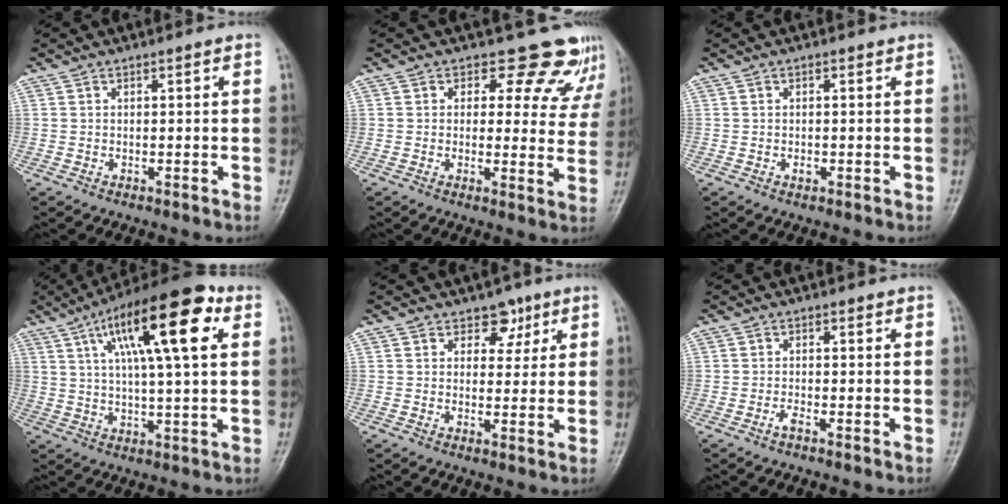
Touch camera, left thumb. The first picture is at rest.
{"total": 11.0, "force": [9.4, 5.4, 1.8], "torque": [0.037, -0.059, 0.084]}
{"total": 0.9, "force": [-0.2, 0.7, 0.6], "torque": [-0.004, 0.000, -0.003]}
{"total": 19.3, "force": [7.2, 5.4, 17.0], "torque": [-0.259, 0.007, 0.110]}
{"total": 4.1, "force": [2.3, 3.0, 1.5], "torque": [0.012, -0.010, 0.031]}
{"total": 1.2, "force": [-0.8, 0.3, 0.9], "torque": [-0.018, 0.002, -0.017]}